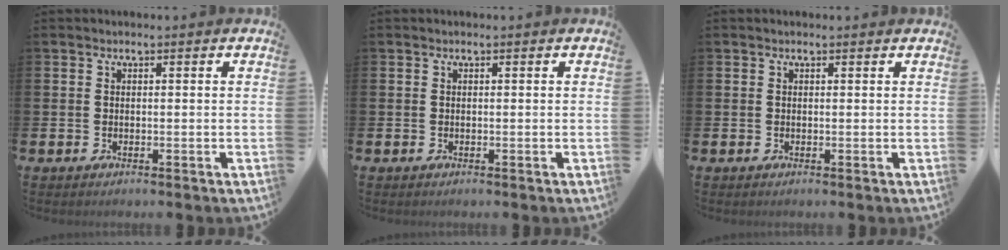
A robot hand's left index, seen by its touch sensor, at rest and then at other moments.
{"total": 0.0}
{"total": 0.0}